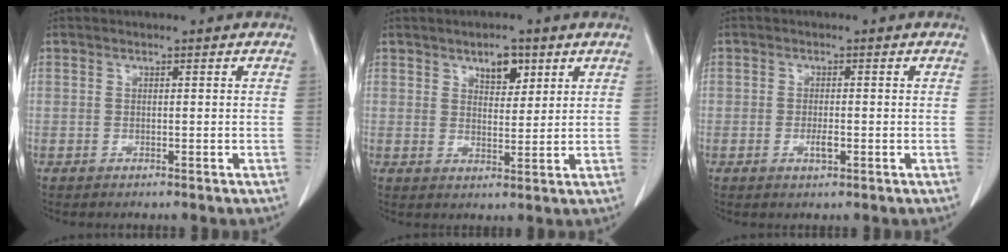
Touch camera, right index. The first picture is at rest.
{"total": 4.3, "force": [2.5, 2.1, 2.8], "torque": [-0.040, -0.001, 0.040]}
{"total": 2.0, "force": [-0.6, 0.7, 1.8], "torque": [-0.032, 0.000, -0.008]}